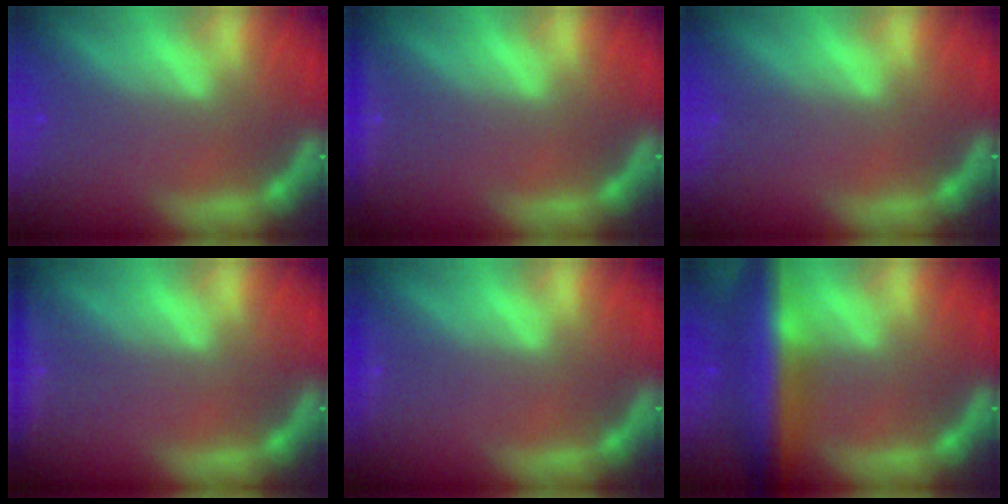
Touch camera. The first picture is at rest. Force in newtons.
{"total": 1.9}
{"total": 0.0}
{"total": 2.4}
{"total": 0.9}
{"total": 9.0}